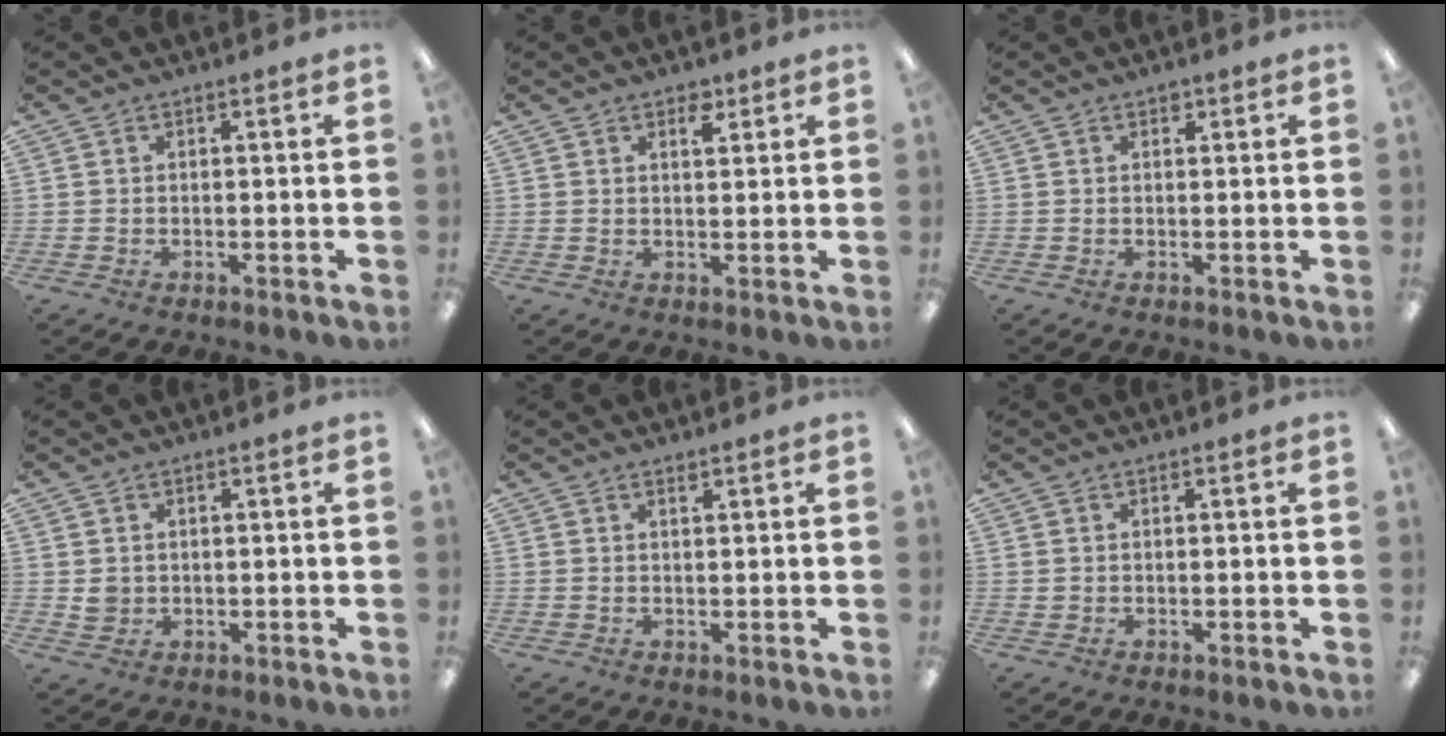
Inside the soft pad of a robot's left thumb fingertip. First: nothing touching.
{"total": 3.3, "force": [2.3, 1.6, 1.8], "torque": [-0.007, -0.012, 0.034]}
{"total": 1.5, "force": [0.9, 0.8, 0.8], "torque": [-0.009, 0.000, 0.015]}
{"total": 2.7, "force": [1.0, 2.4, 0.6], "torque": [-0.007, 0.000, 0.016]}
{"total": 1.4, "force": [1.2, 0.3, 0.6], "torque": [-0.014, -0.001, 0.021]}
{"total": 0.8, "force": [0.5, 0.6, 0.2], "torque": [-0.005, 0.002, 0.010]}